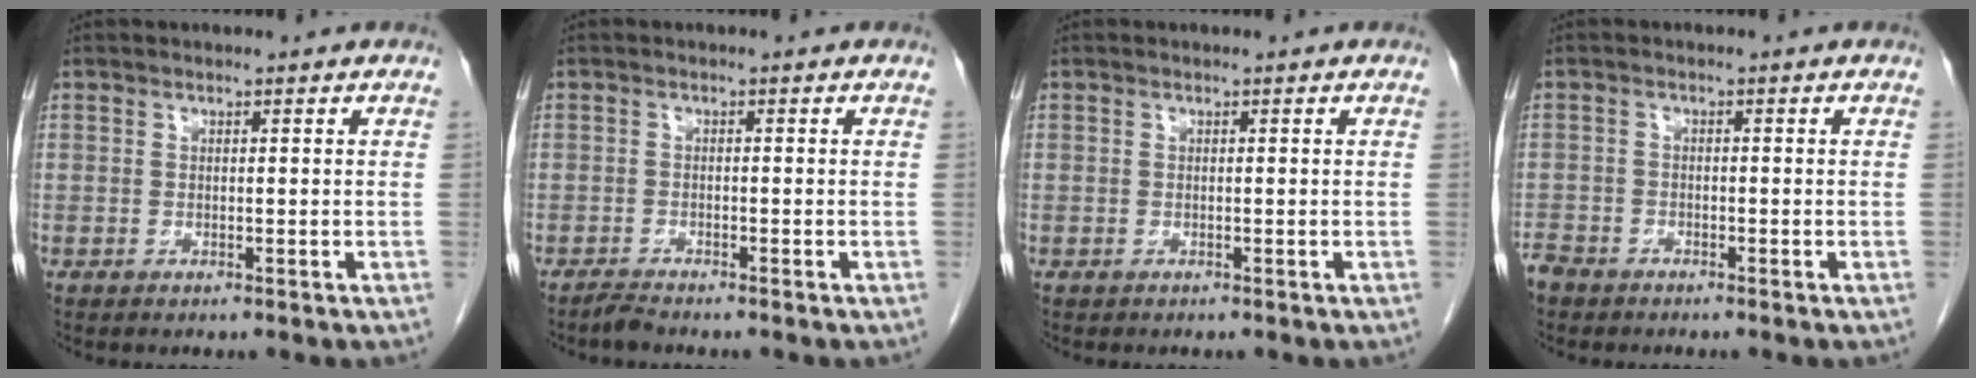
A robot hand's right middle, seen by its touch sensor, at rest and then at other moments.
{"total": 1.4, "force": [-1.4, -0.1, 0.3], "torque": [-0.014, -0.006, -0.026]}
{"total": 0.0}
{"total": 3.1, "force": [-2.8, 1.3, 0.5], "torque": [-0.010, -0.002, -0.051]}